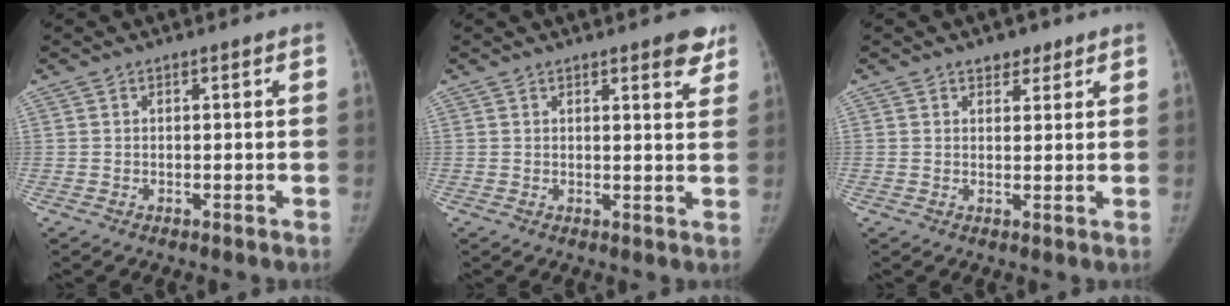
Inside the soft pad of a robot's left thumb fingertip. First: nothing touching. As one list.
[{"total": 4.6, "force": [3.1, 1.4, 3.1], "torque": [-0.022, -0.015, 0.033]}, {"total": 3.1, "force": [2.1, 1.9, 1.1], "torque": [0.007, -0.012, 0.029]}]